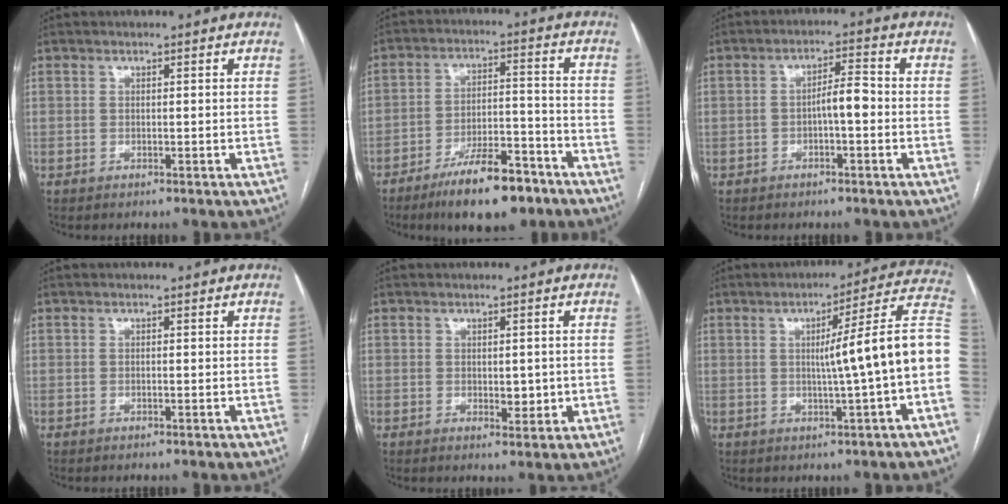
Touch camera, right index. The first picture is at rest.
{"total": 12.2, "force": [-8.5, 3.5, 8.0], "torque": [-0.129, 0.007, -0.140]}
{"total": 4.2, "force": [-0.9, 0.9, 4.0], "torque": [-0.062, 0.013, -0.013]}
{"total": 0.0}
{"total": 2.6, "force": [-0.1, 1.5, 2.2], "torque": [-0.027, -0.004, 0.004]}
{"total": 13.4, "force": [-0.8, -1.3, 13.3], "torque": [-0.171, 0.024, -0.018]}